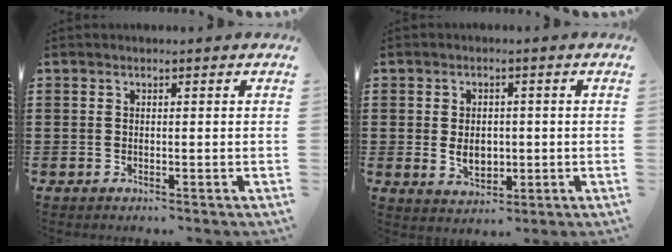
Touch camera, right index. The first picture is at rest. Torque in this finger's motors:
{"motor_torque": [0.83, 1.30, 0.06, 0.00]}